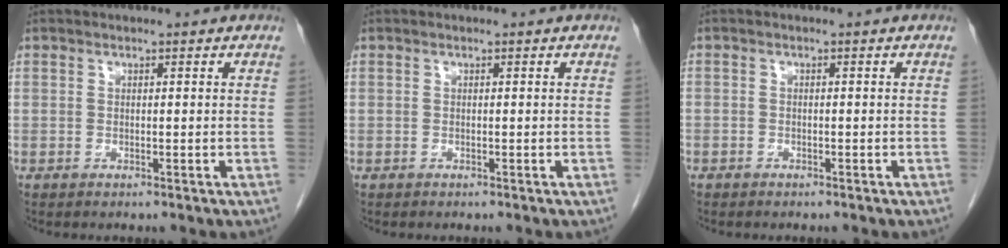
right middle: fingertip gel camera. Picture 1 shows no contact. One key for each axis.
{"total": 0.0}
{"total": 1.1, "fx": -0.8, "fy": 0.6, "fz": 0.2, "tx": -0.008, "ty": 0.002, "tz": -0.013}